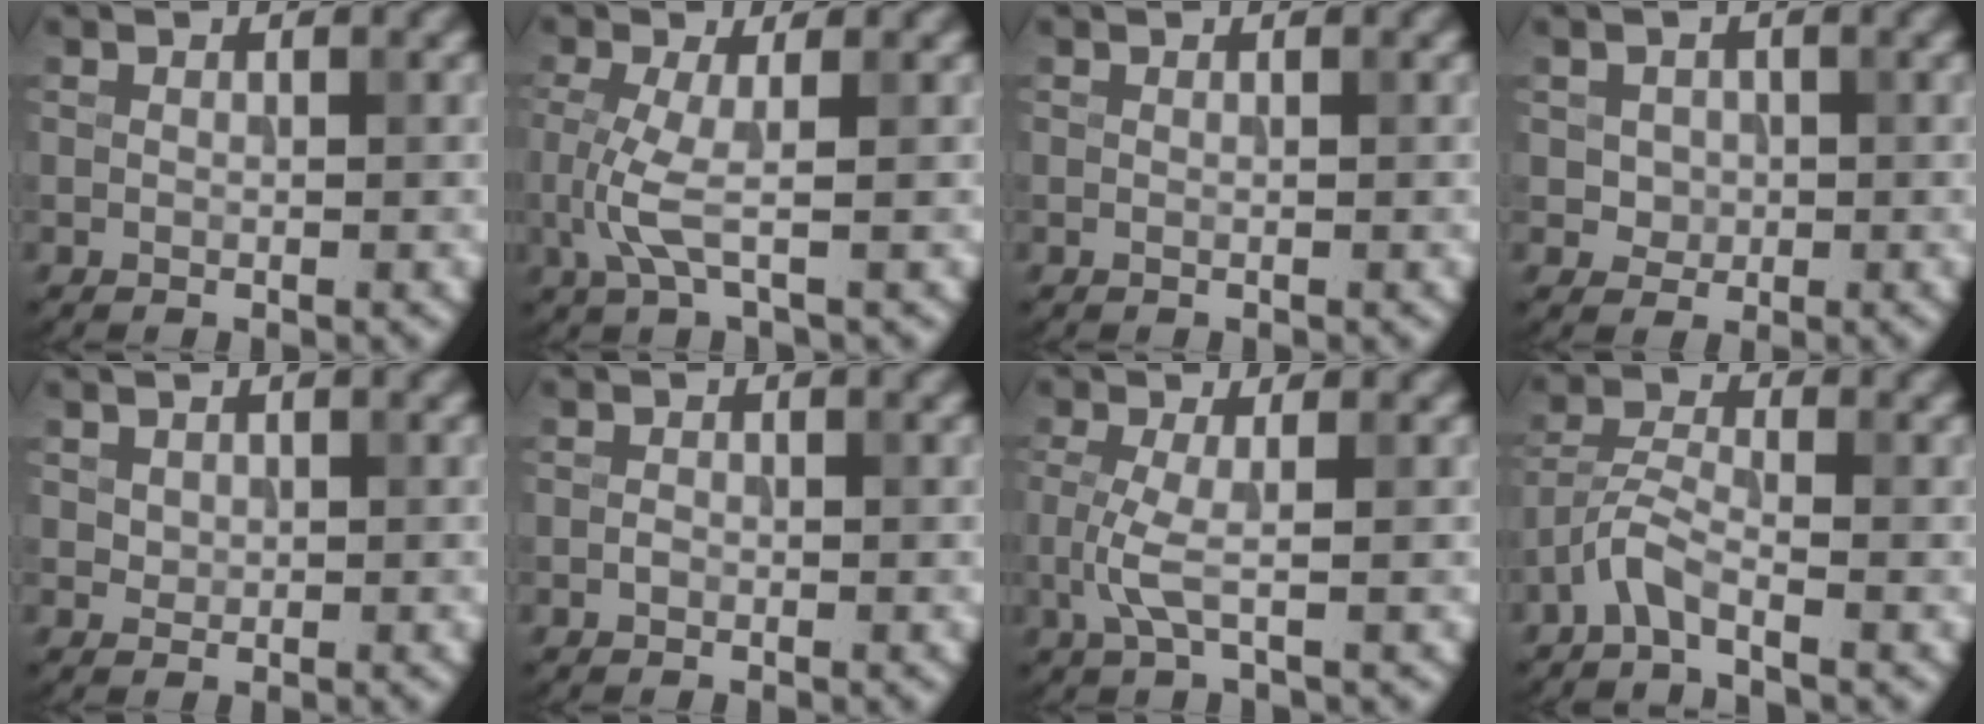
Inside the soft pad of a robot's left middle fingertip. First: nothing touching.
{"total": 2.9, "force": [-0.4, 0.6, 2.8], "torque": [-0.076, -0.009, -0.011]}
{"total": 0.0}
{"total": 1.7, "force": [0.0, 1.6, 0.6], "torque": [-0.005, -0.005, 0.003]}
{"total": 0.8, "force": [0.4, 0.7, 0.2], "torque": [-0.002, -0.004, 0.012]}
{"total": 0.6, "force": [-0.3, 0.5, 0.2], "torque": [-0.004, 0.000, -0.006]}
{"total": 2.3, "force": [-0.4, 0.4, 2.3], "torque": [-0.058, -0.005, -0.011]}
{"total": 2.7, "force": [-1.9, 0.6, 1.8], "torque": [-0.043, 0.008, -0.048]}